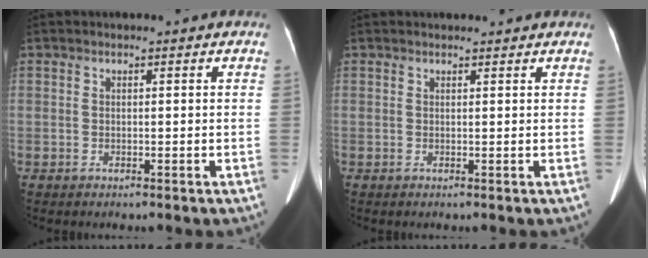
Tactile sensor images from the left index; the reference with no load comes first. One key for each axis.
{"total": 3.4, "fx": 3.3, "fy": 0.7, "fz": 0.9, "tx": -0.012, "ty": 0.022, "tz": 0.039}